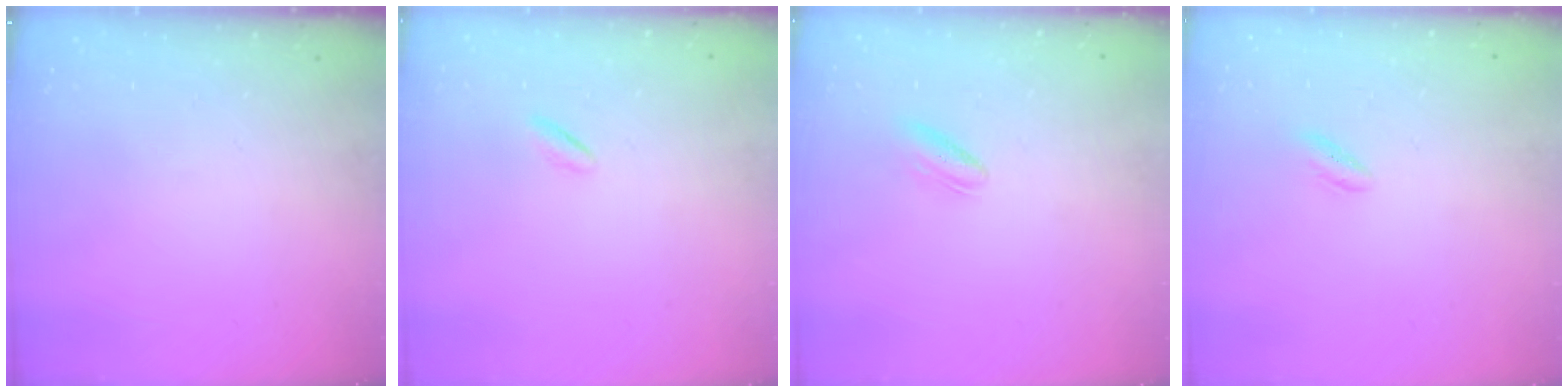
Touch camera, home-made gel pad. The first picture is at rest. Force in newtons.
{"total": 1.2, "press": 1.1, "slide": 0.4}
{"total": 3.9, "press": 3.8, "slide": 0.9}
{"total": 1.8, "press": 1.6, "slide": 0.8}